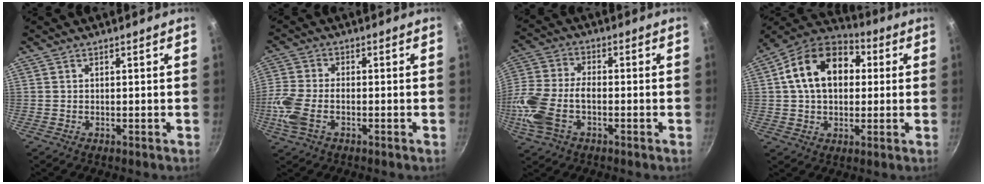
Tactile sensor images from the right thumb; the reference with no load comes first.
{"total": 8.0, "force": [-2.7, 4.4, 6.2], "torque": [-0.143, 0.009, -0.067]}
{"total": 13.1, "force": [-3.8, 7.4, 10.1], "torque": [-0.218, 0.023, -0.086]}
{"total": 17.0, "force": [3.0, 11.9, 11.8], "torque": [-0.169, 0.031, 0.033]}